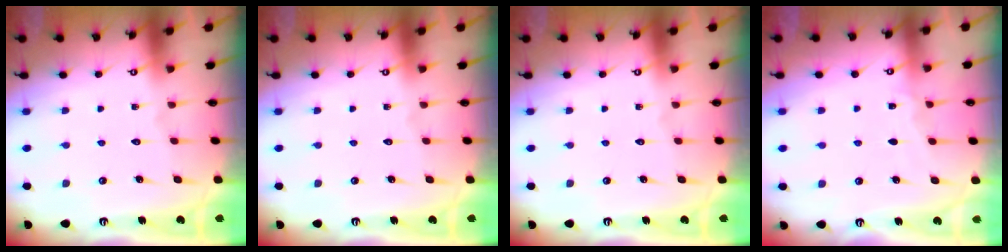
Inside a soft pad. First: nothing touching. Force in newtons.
{"total": 0.0}
{"total": 0.0}
{"total": 2.8, "press": 2.8, "slide": 0.3}